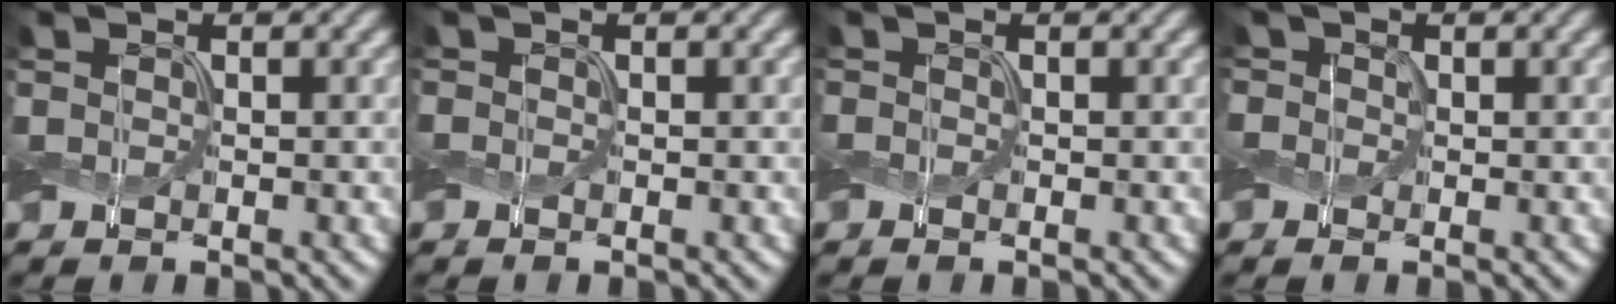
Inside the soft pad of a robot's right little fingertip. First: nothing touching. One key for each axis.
{"total": 0.0}
{"total": 0.0}
{"total": 1.0, "fx": 0.2, "fy": 1.0, "fz": 0.2, "tx": -0.004, "ty": -0.002, "tz": 0.000}